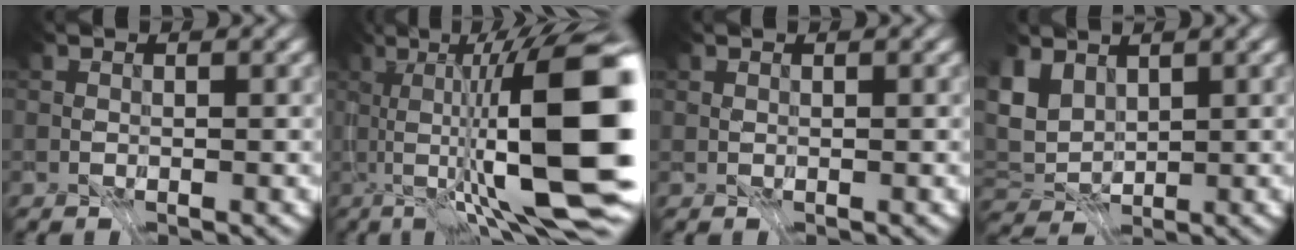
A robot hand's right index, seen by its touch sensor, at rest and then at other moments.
{"total": 11.9, "force": [-2.6, -0.9, 11.6], "torque": [-0.148, -0.001, -0.030]}
{"total": 0.5, "force": [0.4, 0.3, 0.2], "torque": [-0.012, 0.001, 0.013]}
{"total": 1.3, "force": [0.5, 0.1, 1.1], "torque": [-0.048, -0.008, 0.035]}